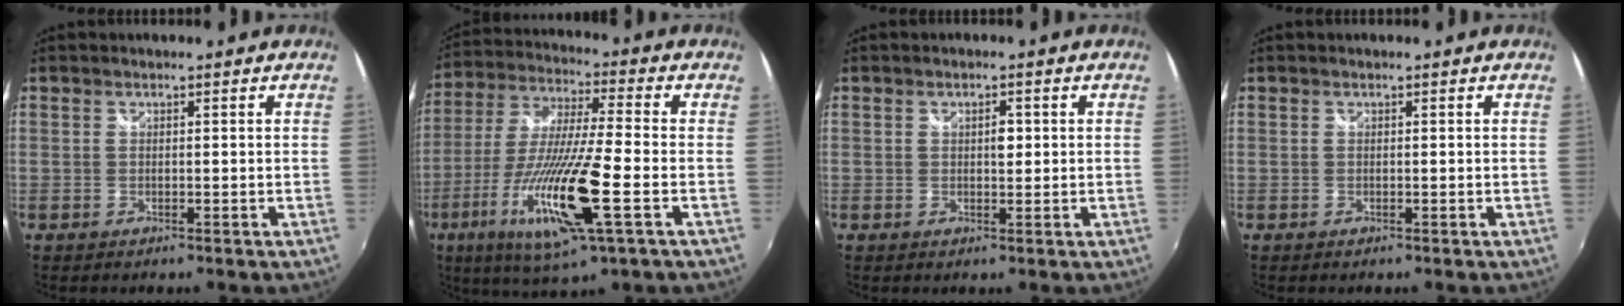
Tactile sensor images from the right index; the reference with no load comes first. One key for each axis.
{"total": 19.7, "fx": -7.2, "fy": 2.0, "fz": 18.2, "tx": -0.363, "ty": -0.042, "tz": -0.134}
{"total": 1.9, "fx": 0.3, "fy": 1.2, "fz": 1.5, "tx": -0.021, "ty": 0.003, "tz": 0.005}
{"total": 0.0}